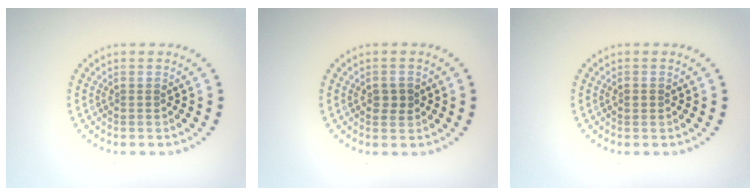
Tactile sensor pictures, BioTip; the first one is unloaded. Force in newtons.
{"total": 1.5, "press": 1.5, "slide": 0.1}
{"total": 0.7, "press": 0.7, "slide": 0.2}